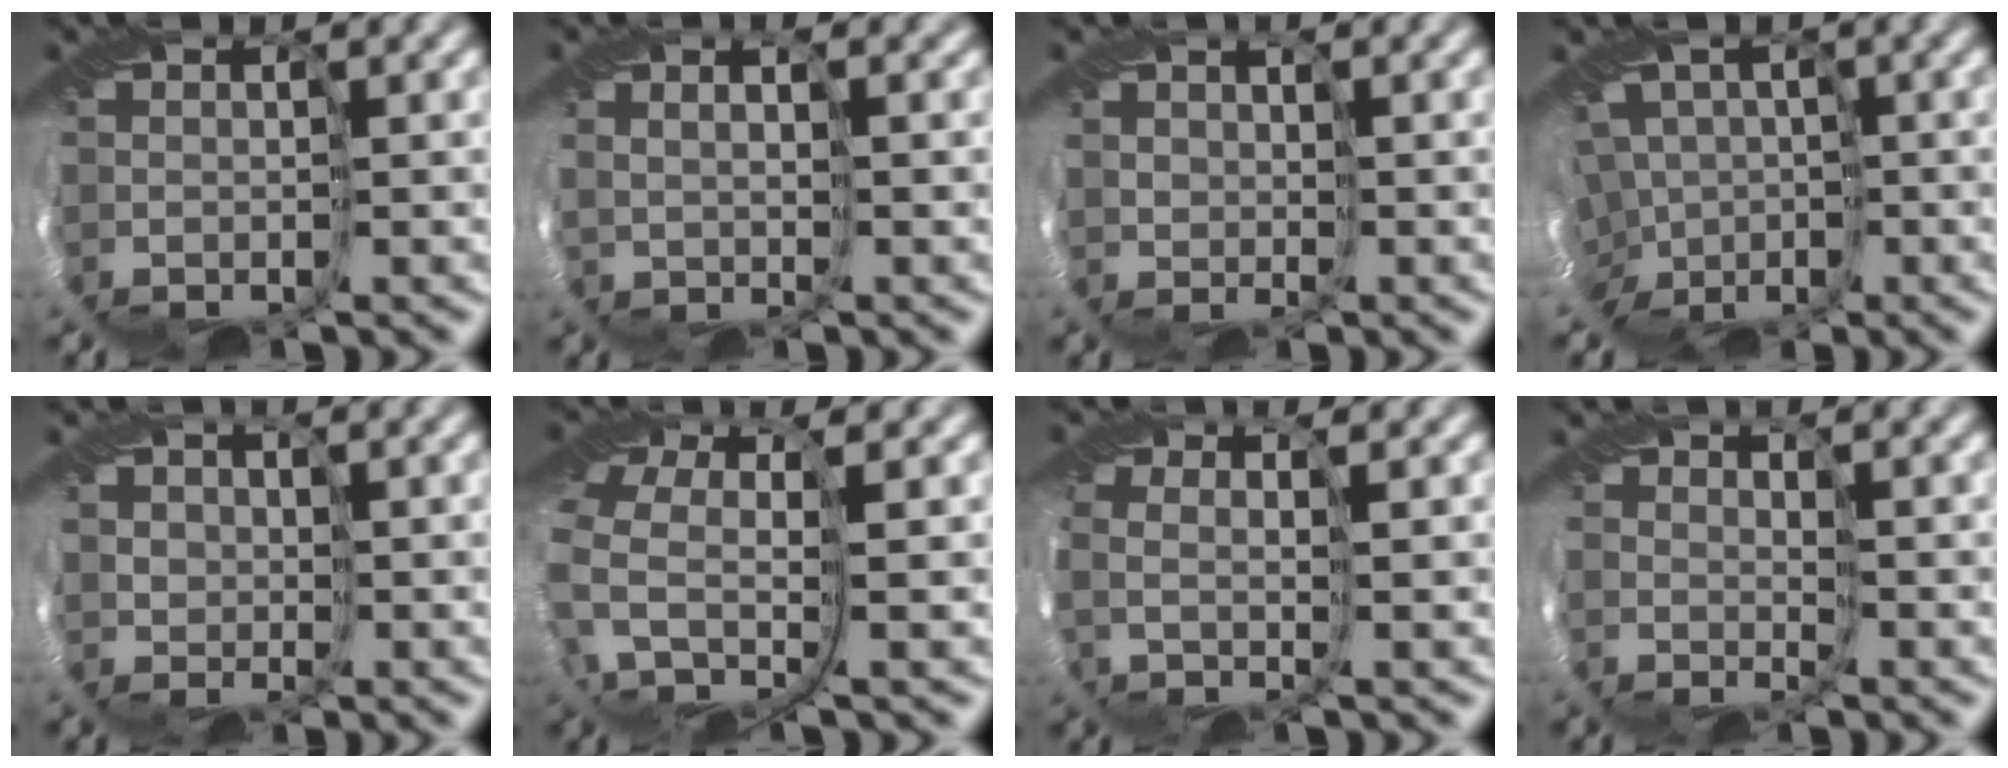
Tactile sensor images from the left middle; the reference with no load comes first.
{"total": 2.0, "force": [2.0, -0.2, 0.1], "torque": [0.001, 0.015, 0.026]}
{"total": 2.5, "force": [1.7, -0.3, -1.8], "torque": [0.021, 0.008, 0.036]}
{"total": 6.0, "force": [-1.0, 5.3, 2.5], "torque": [-0.033, 0.006, -0.031]}
{"total": 2.6, "force": [1.7, -0.3, -2.0], "torque": [0.024, 0.006, 0.034]}
{"total": 4.5, "force": [-0.6, 2.4, 3.8], "torque": [-0.126, -0.024, -0.016]}
{"total": 1.2, "force": [0.8, 0.2, 0.9], "torque": [-0.016, 0.004, 0.019]}
{"total": 2.5, "force": [1.4, -1.4, -1.6], "torque": [0.022, -0.002, 0.025]}